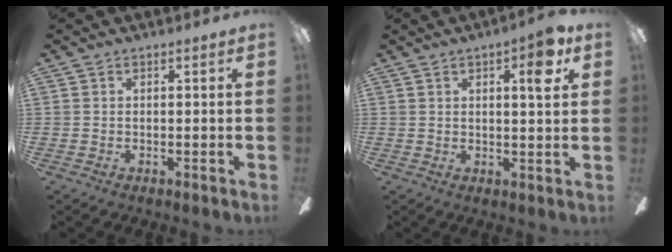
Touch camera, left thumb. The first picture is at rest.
{"total": 5.9, "force": [3.0, 1.4, 4.8], "torque": [-0.061, -0.012, 0.041]}